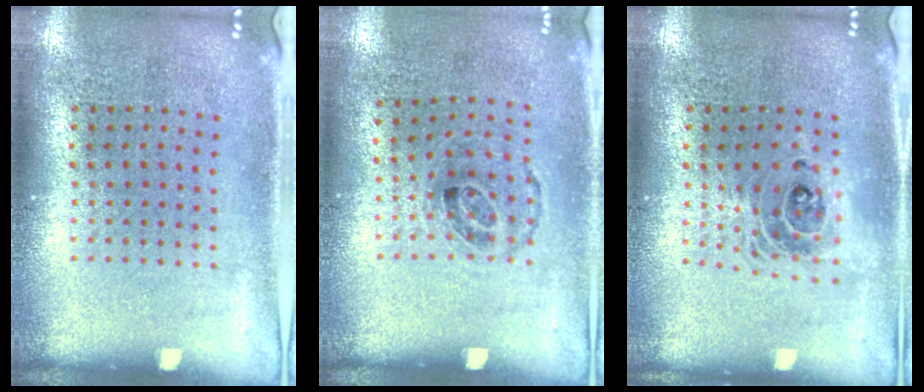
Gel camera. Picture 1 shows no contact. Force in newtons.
{"total": 1.0, "press": 0.6, "slide": 0.8}
{"total": 1.5, "press": 1.2, "slide": 0.9}